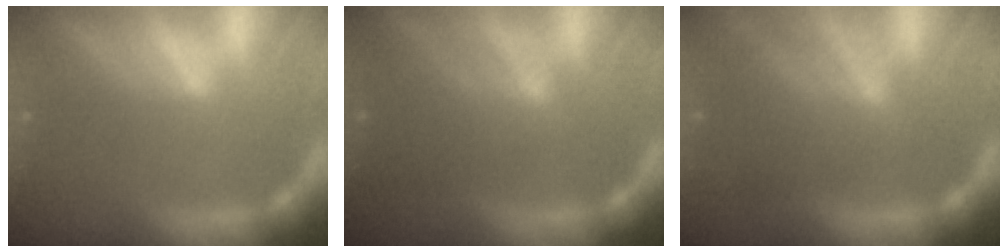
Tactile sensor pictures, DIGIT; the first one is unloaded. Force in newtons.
{"total": 5.6}
{"total": 5.5}